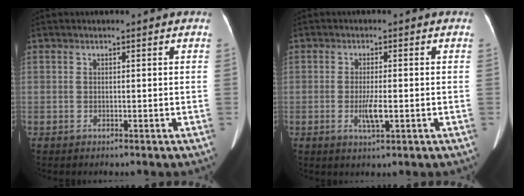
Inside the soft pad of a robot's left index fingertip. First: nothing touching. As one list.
[{"total": 3.3, "force": [-0.8, 0.6, 3.2], "torque": [-0.065, -0.004, -0.011]}]